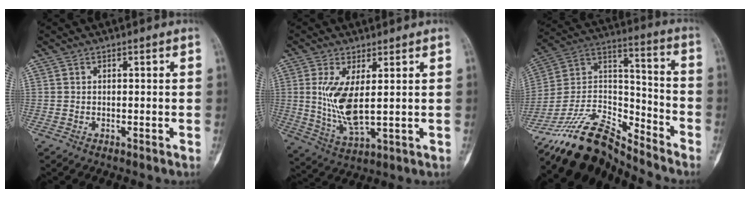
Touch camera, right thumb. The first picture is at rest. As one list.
[{"total": 9.4, "force": [1.5, 3.4, 8.6], "torque": [-0.180, -0.023, 0.040]}, {"total": 16.0, "force": [-14.7, 4.8, 4.1], "torque": [-0.061, 0.125, -0.275]}]